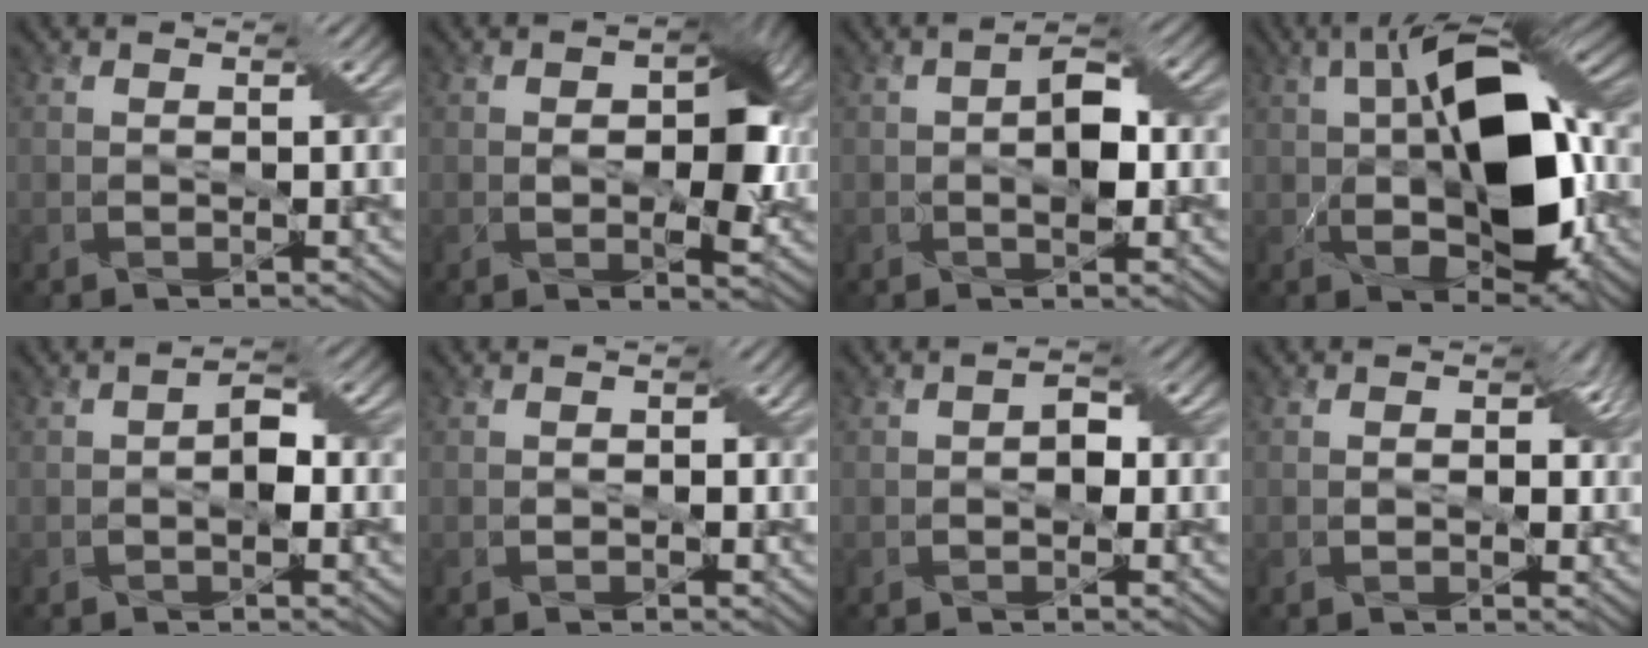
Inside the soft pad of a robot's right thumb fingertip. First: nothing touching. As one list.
[{"total": 7.1, "force": [0.3, 3.9, 5.9], "torque": [-0.088, -0.005, 0.005]}, {"total": 4.2, "force": [-0.1, 2.1, 3.7], "torque": [-0.063, 0.003, -0.003]}, {"total": 15.3, "force": [0.0, 7.2, 13.5], "torque": [-0.213, 0.020, -0.011]}, {"total": 2.8, "force": [-0.5, 1.4, 2.4], "torque": [-0.035, 0.006, -0.012]}, {"total": 1.0, "force": [-0.2, 0.8, 0.6], "torque": [-0.008, -0.001, -0.007]}, {"total": 2.0, "force": [-0.3, 1.3, 1.4], "torque": [-0.023, 0.002, -0.009]}, {"total": 3.1, "force": [0.3, 2.2, 2.2], "torque": [-0.031, -0.003, 0.002]}]